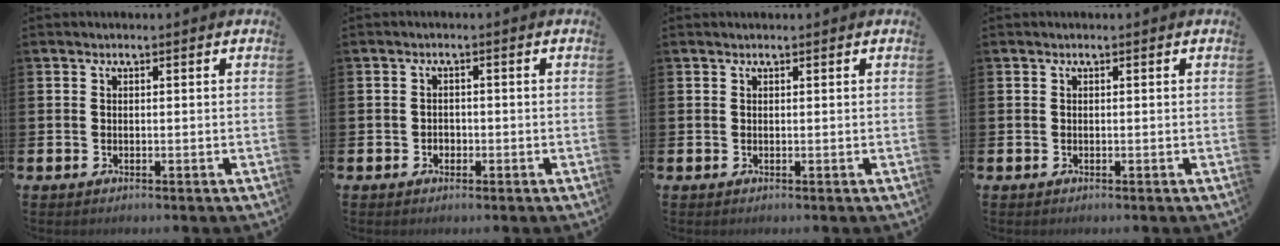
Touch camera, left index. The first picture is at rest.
{"total": 1.3, "force": [-0.6, 1.1, 0.4], "torque": [-0.009, 0.004, -0.014]}
{"total": 0.0}
{"total": 0.0}